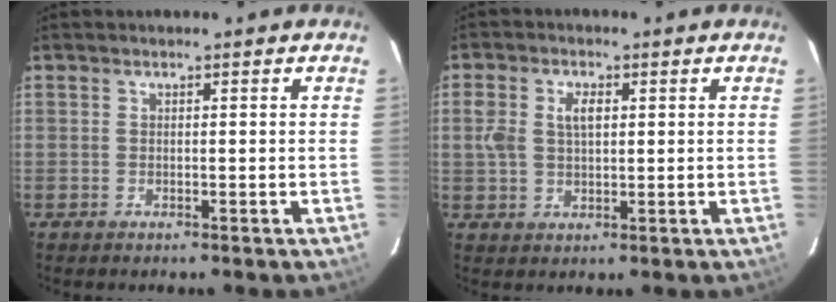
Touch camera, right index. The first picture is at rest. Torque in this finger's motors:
{"motor_torque": [0.13, 0.06, 0.10, 0.06]}